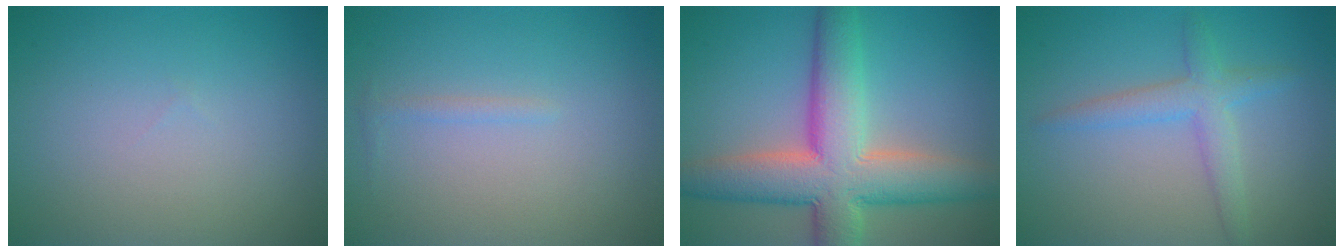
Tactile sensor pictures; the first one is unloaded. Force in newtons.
{"total": 0.7, "press": 0.7, "slide": 0.0}
{"total": 10.1, "press": 10.1, "slide": 0.7}
{"total": 2.9, "press": 2.9, "slide": 0.1}